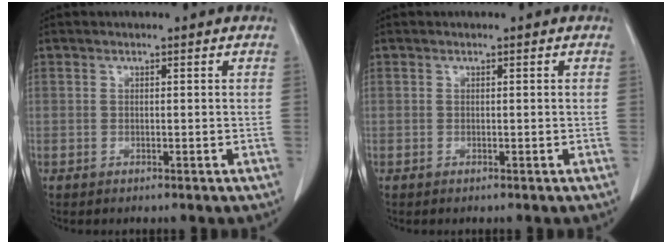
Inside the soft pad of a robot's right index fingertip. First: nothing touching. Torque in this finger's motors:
{"motor_torque": [-0.04, 0.01, 0.02, 0.02]}